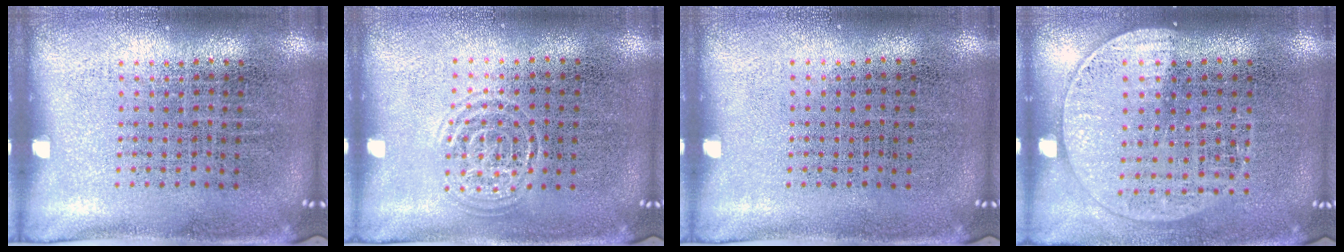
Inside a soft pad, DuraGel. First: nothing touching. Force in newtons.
{"total": 1.5, "press": 1.5, "slide": 0.3}
{"total": 0.0}
{"total": 1.5, "press": 1.3, "slide": 0.7}